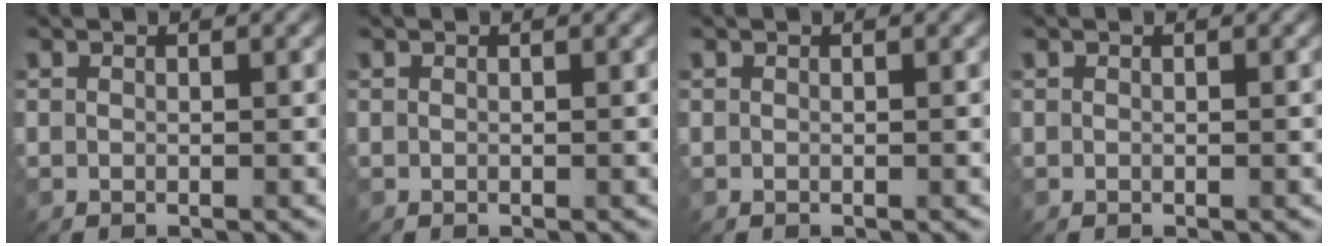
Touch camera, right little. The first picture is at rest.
{"total": 0.0}
{"total": 0.0}
{"total": 0.0}